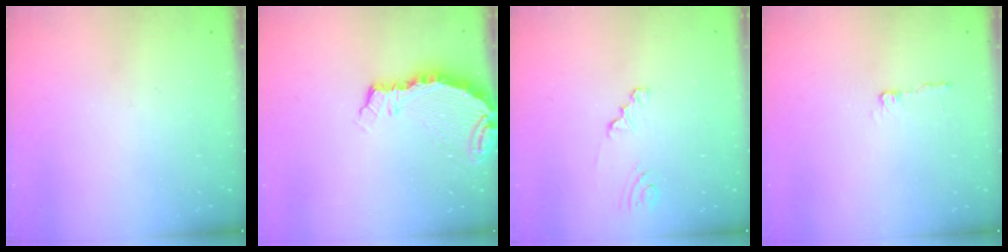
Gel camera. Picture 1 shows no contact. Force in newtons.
{"total": 5.6, "press": 5.6, "slide": 0.6}
{"total": 1.7, "press": 1.7, "slide": 0.3}
{"total": 3.4, "press": 3.4, "slide": 0.3}